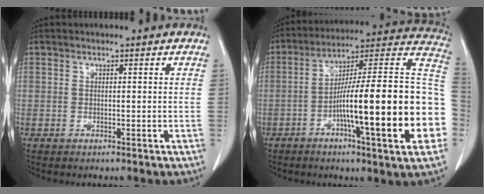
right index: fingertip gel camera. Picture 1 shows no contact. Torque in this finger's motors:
{"motor_torque": [2.14, 0.00, 1.05, 0.20]}